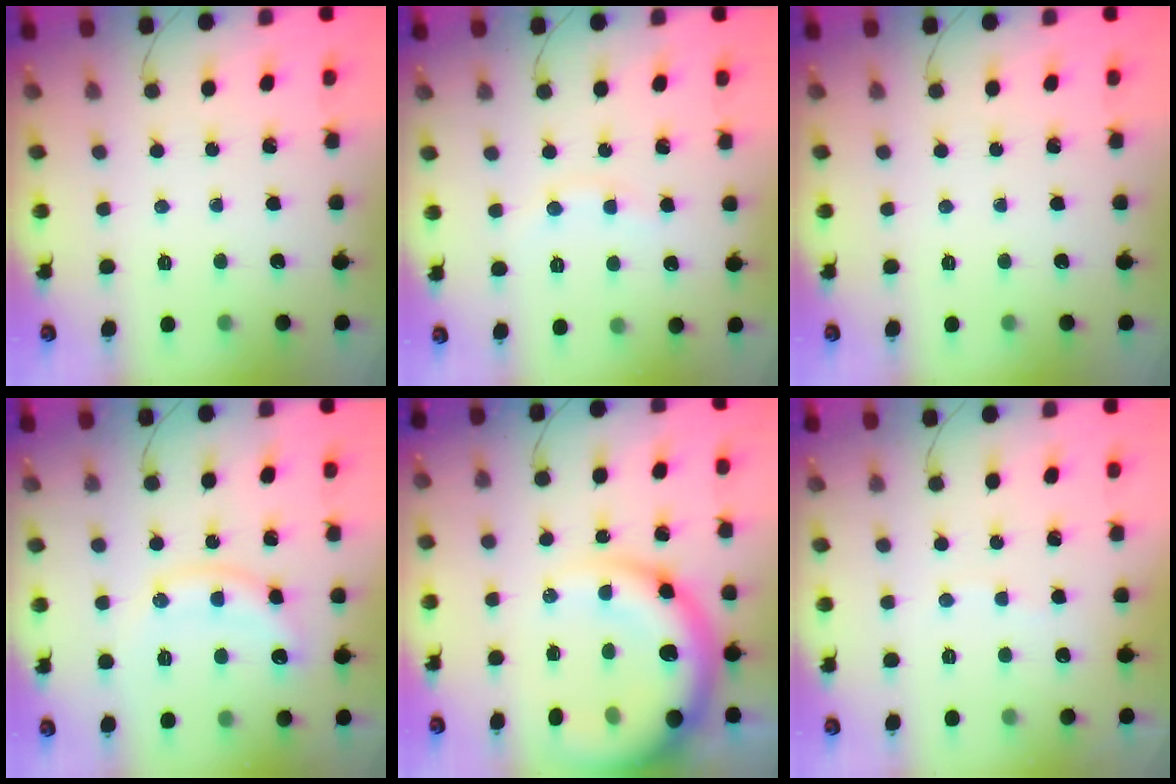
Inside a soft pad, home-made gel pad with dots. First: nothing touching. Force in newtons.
{"total": 4.9, "press": 4.7, "slide": 1.5}
{"total": 0.0}
{"total": 13.1, "press": 13.1, "slide": 0.5}
{"total": 22.7, "press": 22.2, "slide": 5.0}
{"total": 4.7, "press": 4.7, "slide": 0.7}